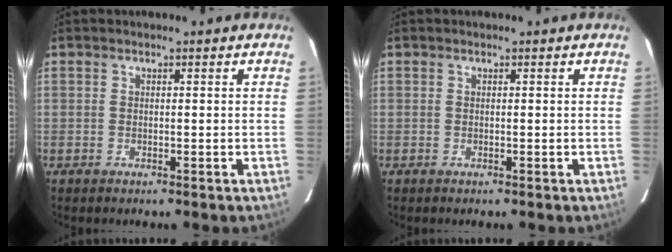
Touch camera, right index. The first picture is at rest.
{"total": 0.0}